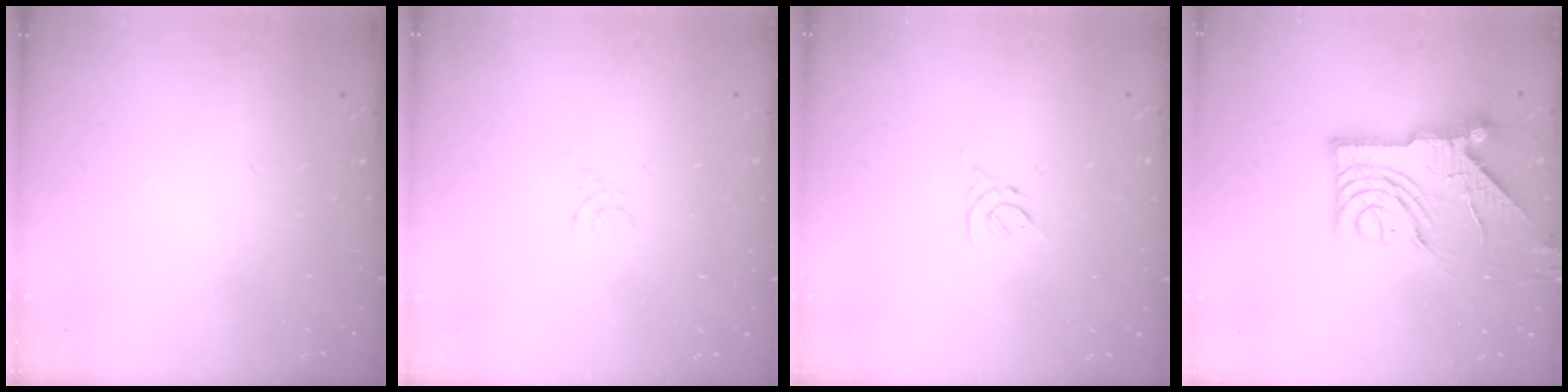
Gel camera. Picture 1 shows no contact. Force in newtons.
{"total": 1.4, "press": 1.4, "slide": 0.3}
{"total": 3.1, "press": 3.0, "slide": 0.8}
{"total": 12.8, "press": 12.8, "slide": 0.8}